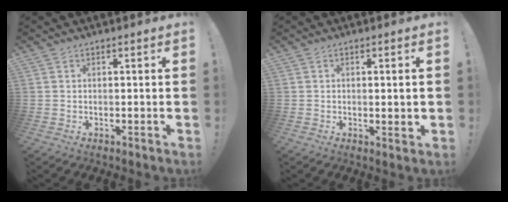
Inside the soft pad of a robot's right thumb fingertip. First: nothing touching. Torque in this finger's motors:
{"motor_torque": [-0.30, -0.11, -0.12, 0.40, 0.08]}